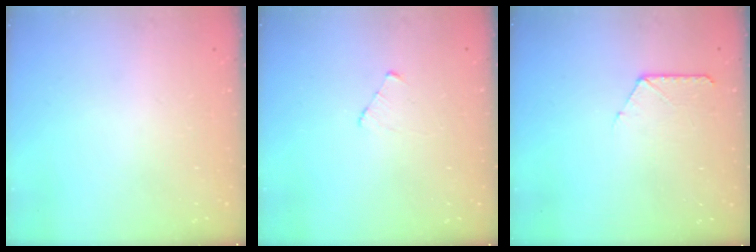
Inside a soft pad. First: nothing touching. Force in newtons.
{"total": 2.9, "press": 2.8, "slide": 0.3}
{"total": 7.1, "press": 7.0, "slide": 0.7}